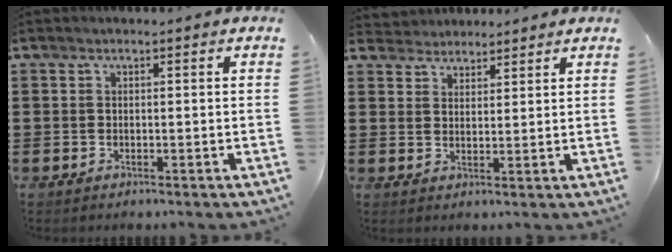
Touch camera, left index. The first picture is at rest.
{"total": 3.0, "force": [2.8, 0.8, -0.5], "torque": [-0.001, -0.003, 0.055]}